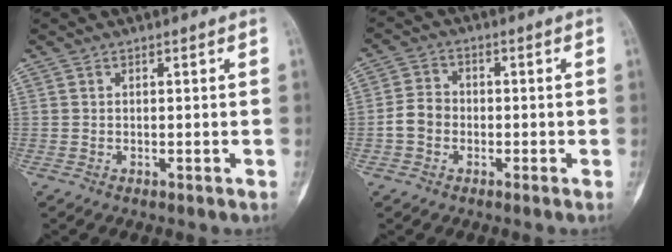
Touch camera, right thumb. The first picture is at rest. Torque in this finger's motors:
{"motor_torque": [0.54, 0.43, 0.38, -0.48, 0.02]}